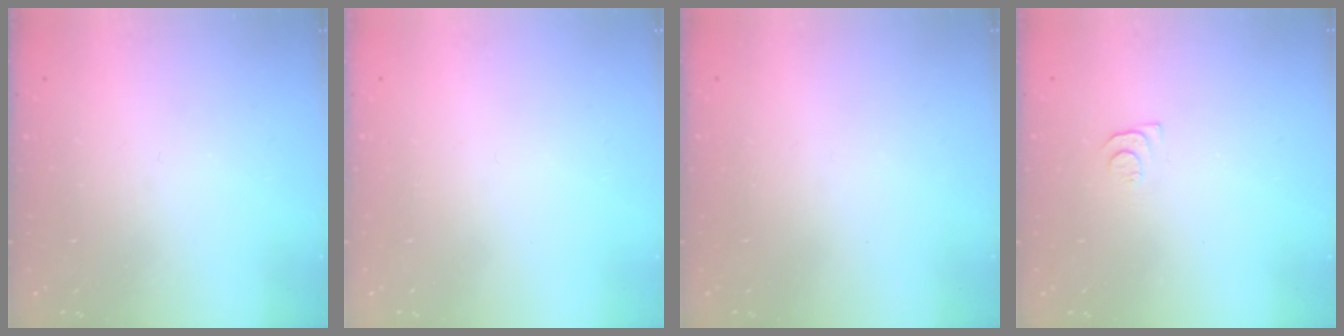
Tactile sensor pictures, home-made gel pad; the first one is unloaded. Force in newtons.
{"total": 1.6, "press": 1.6, "slide": 0.1}
{"total": 1.7, "press": 1.7, "slide": 0.1}
{"total": 4.3, "press": 4.3, "slide": 0.6}